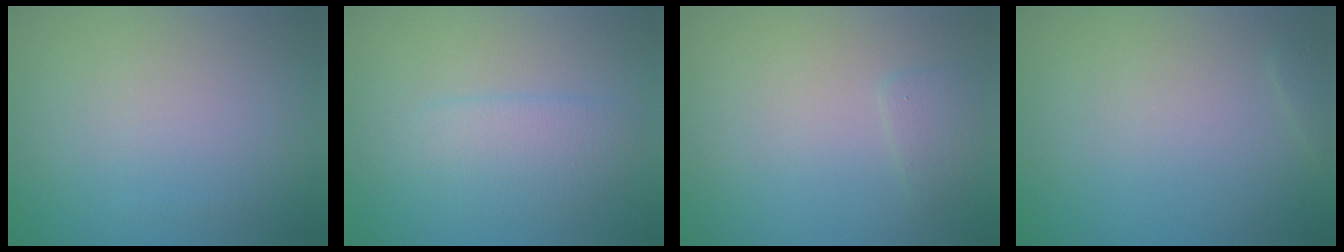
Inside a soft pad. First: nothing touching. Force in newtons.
{"total": 2.9, "press": 2.9, "slide": 0.0}
{"total": 1.1, "press": 1.1, "slide": 0.2}
{"total": 0.5, "press": 0.5, "slide": 0.0}